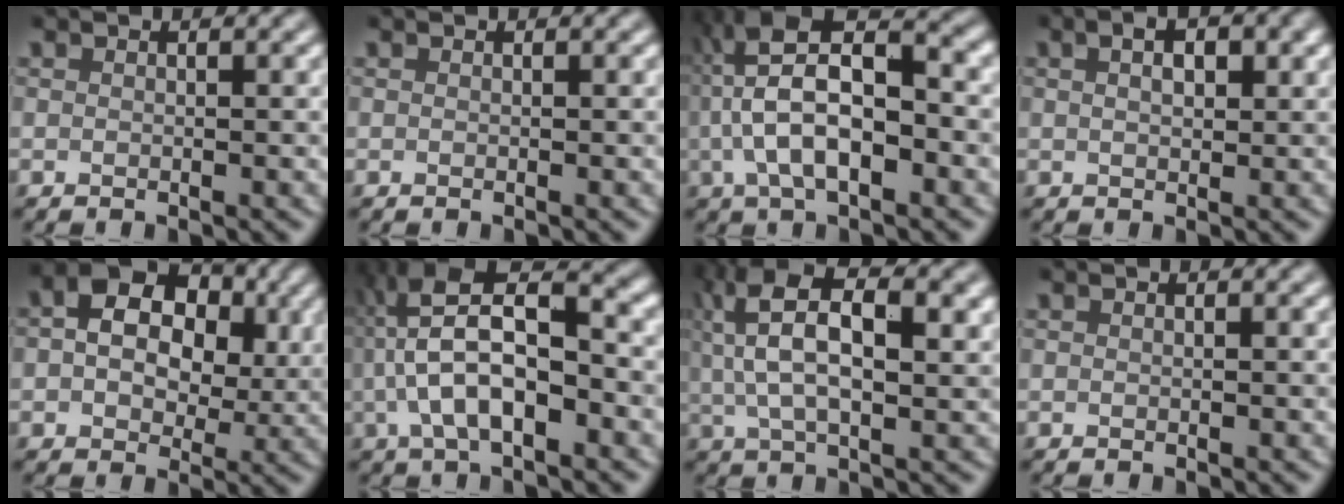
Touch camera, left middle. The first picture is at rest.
{"total": 0.0}
{"total": 9.2, "force": [-0.5, 3.7, 8.4], "torque": [-0.153, 0.023, -0.015]}
{"total": 3.4, "force": [1.4, 1.6, 2.7], "torque": [-0.036, 0.004, 0.017]}
{"total": 10.1, "force": [2.4, 7.1, 6.7], "torque": [-0.114, 0.030, 0.028]}
{"total": 8.4, "force": [-0.9, 3.4, 7.7], "torque": [-0.143, 0.022, -0.021]}
{"total": 10.8, "force": [4.0, 4.6, 8.9], "torque": [-0.174, 0.022, 0.059]}
{"total": 0.0}